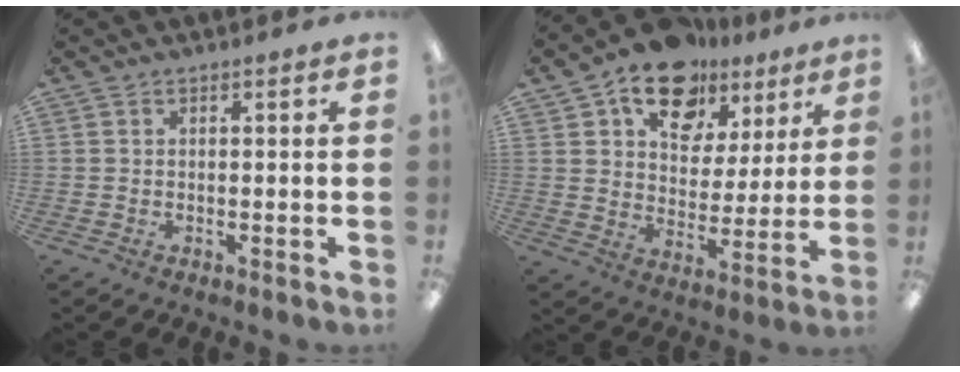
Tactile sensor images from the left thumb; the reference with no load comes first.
{"total": 16.6, "force": [11.4, 10.1, 6.6], "torque": [-0.104, -0.068, 0.205]}